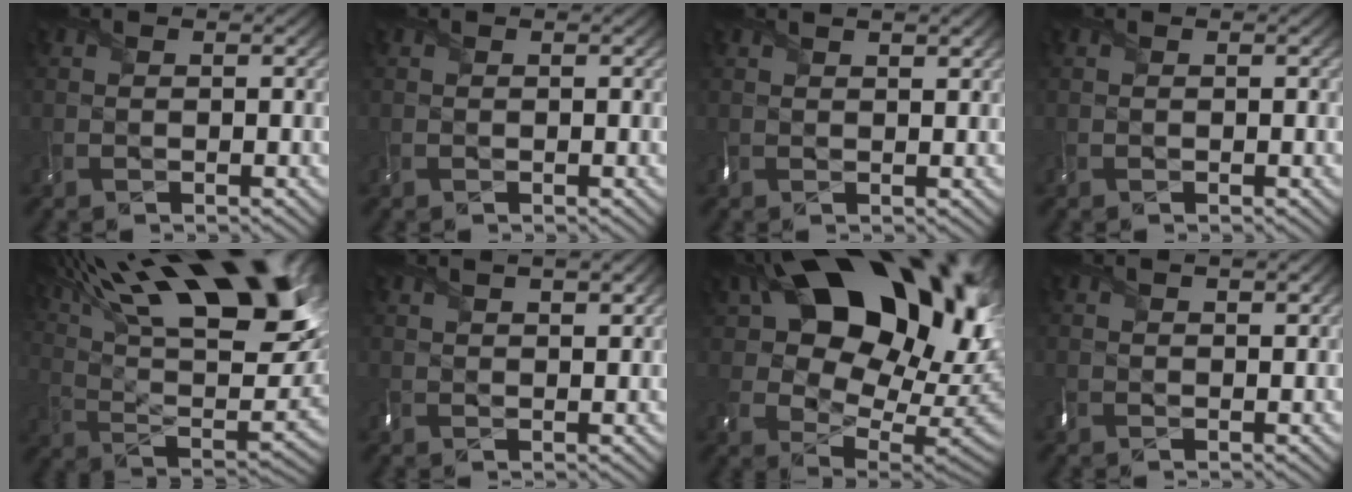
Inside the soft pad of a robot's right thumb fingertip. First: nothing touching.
{"total": 0.0}
{"total": 2.6, "force": [1.8, 0.8, 1.8], "torque": [-0.041, 0.005, 0.033]}
{"total": 0.0}
{"total": 24.4, "force": [13.9, 9.1, 17.8], "torque": [-0.302, 0.072, 0.231]}
{"total": 4.9, "force": [3.2, 1.5, 3.4], "torque": [-0.060, 0.014, 0.044]}
{"total": 23.1, "force": [10.0, 13.8, 15.6], "torque": [-0.244, 0.033, 0.185]}
{"total": 3.1, "force": [2.1, 0.8, 2.2], "torque": [-0.049, 0.006, 0.038]}